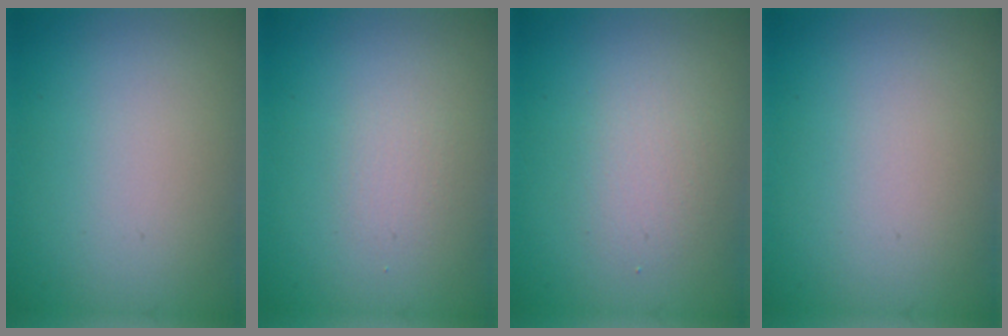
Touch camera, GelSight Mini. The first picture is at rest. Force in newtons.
{"total": 1.0, "press": 1.0, "slide": 0.1}
{"total": 1.8, "press": 1.8, "slide": 0.0}
{"total": 0.0}